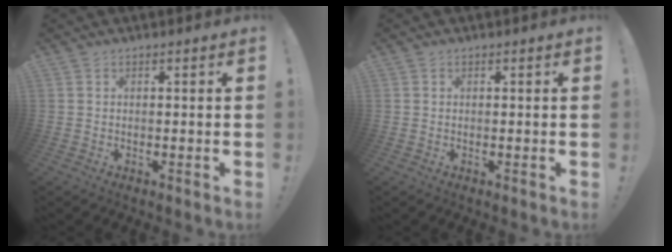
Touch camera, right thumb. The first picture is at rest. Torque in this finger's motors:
{"motor_torque": [0.39, 0.23, -0.21, -0.04, 0.04]}